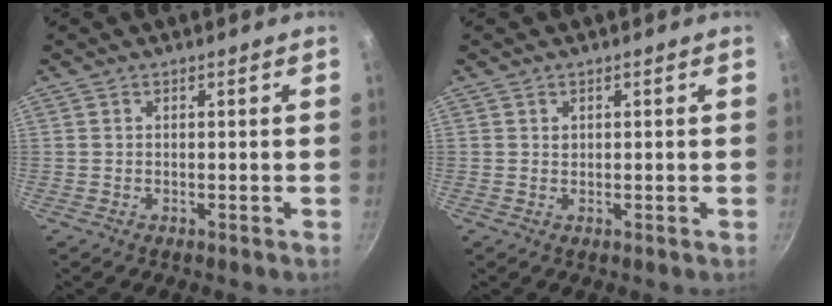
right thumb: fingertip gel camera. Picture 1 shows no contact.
{"total": 0.7, "force": [0.3, 0.6, 0.2], "torque": [-0.002, 0.000, 0.006]}